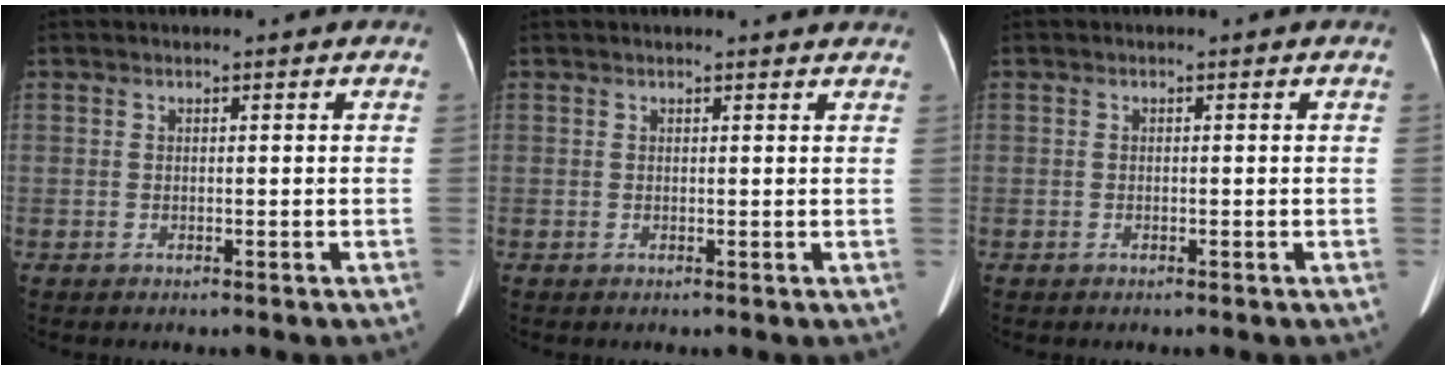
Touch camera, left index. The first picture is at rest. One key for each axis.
{"total": 5.5, "fx": 5.2, "fy": 0.5, "fz": 1.5, "tx": -0.015, "ty": 0.020, "tz": 0.048}
{"total": 0.0}